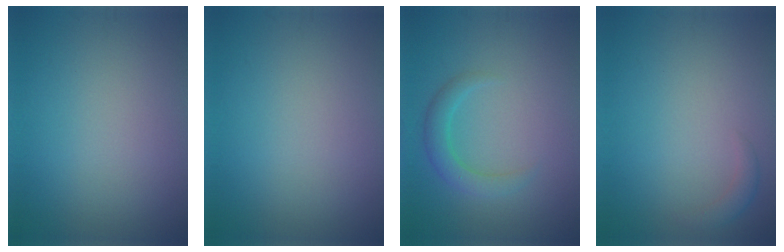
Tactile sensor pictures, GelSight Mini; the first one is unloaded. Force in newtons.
{"total": 0.0}
{"total": 2.4, "press": 2.4, "slide": 0.2}
{"total": 1.1, "press": 1.1, "slide": 0.1}